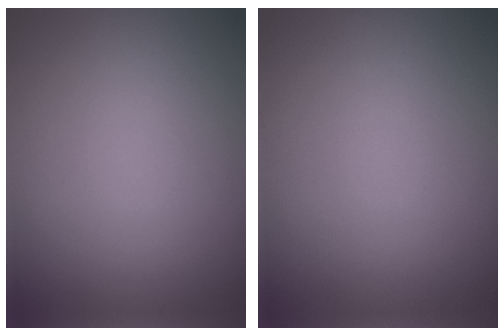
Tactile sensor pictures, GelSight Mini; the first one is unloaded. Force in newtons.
{"total": 0.0}